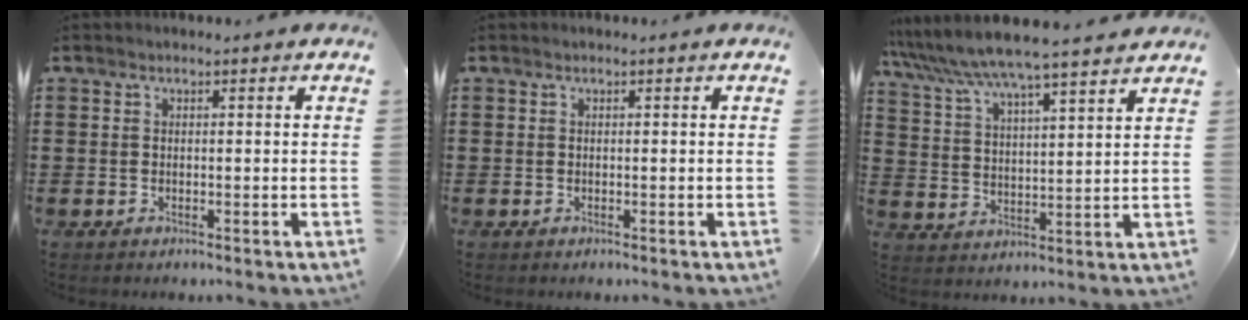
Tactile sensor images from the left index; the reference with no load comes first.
{"total": 0.0}
{"total": 6.1, "force": [5.6, -0.3, 2.2], "torque": [-0.068, -0.034, 0.093]}